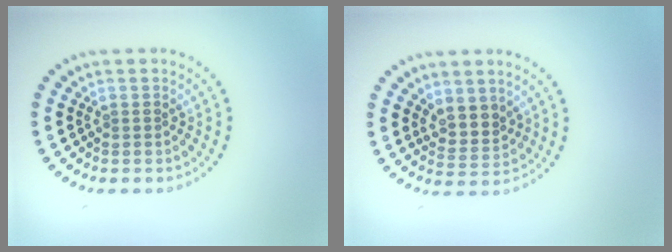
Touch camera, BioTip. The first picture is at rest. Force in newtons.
{"total": 2.4, "press": 1.9, "slide": 1.4}